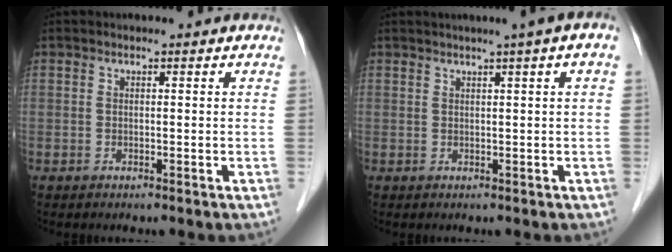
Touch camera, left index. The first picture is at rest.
{"total": 3.7, "force": [1.7, -0.4, 3.2], "torque": [-0.044, 0.013, 0.023]}